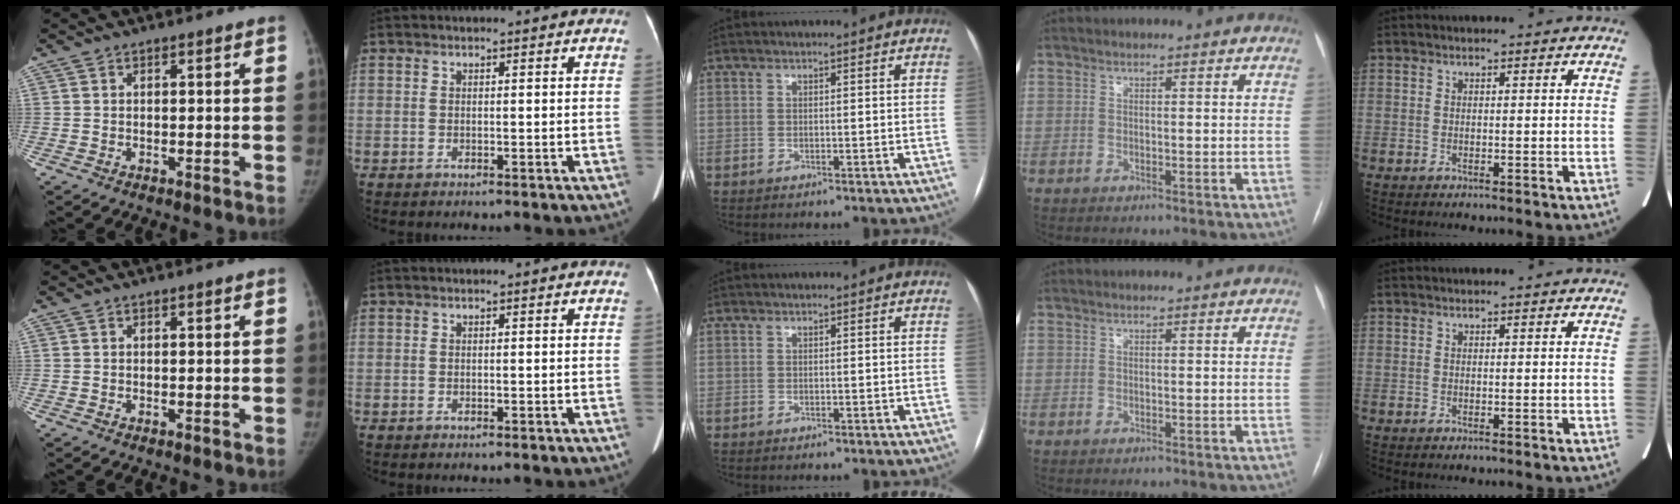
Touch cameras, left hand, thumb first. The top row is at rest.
{}